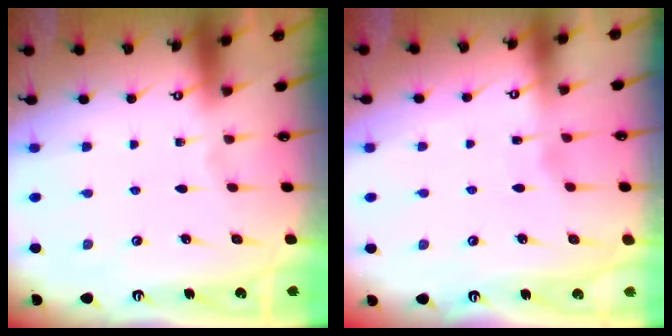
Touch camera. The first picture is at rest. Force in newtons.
{"total": 2.5, "press": 2.5, "slide": 0.2}